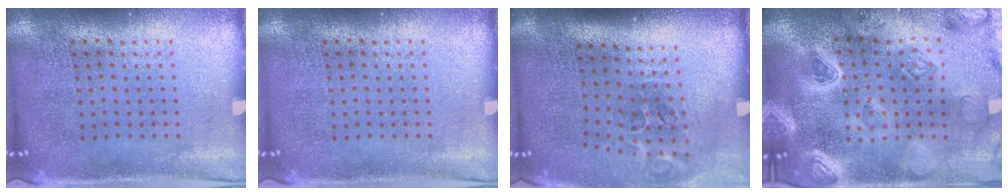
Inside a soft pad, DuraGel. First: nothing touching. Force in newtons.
{"total": 0.0}
{"total": 2.0, "press": 1.2, "slide": 1.7}
{"total": 4.0, "press": 3.7, "slide": 1.6}